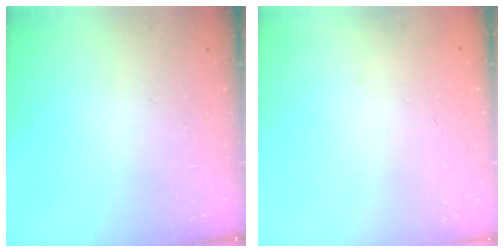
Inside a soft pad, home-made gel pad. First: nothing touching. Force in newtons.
{"total": 0.6, "press": 0.6, "slide": 0.2}